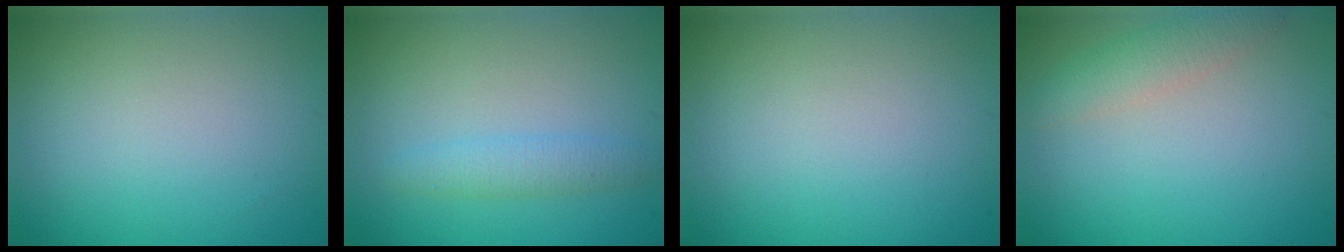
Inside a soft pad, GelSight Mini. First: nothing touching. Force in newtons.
{"total": 1.9, "press": 1.9, "slide": 0.1}
{"total": 0.0}
{"total": 2.4, "press": 2.4, "slide": 0.2}